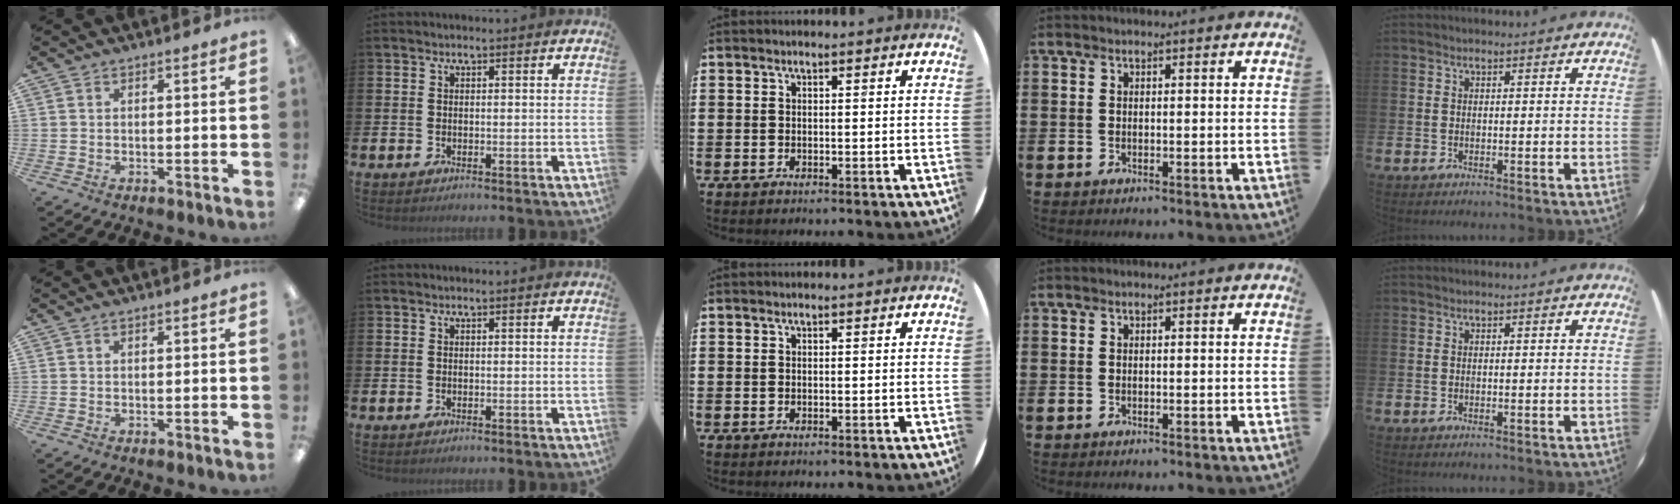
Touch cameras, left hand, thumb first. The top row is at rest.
{}